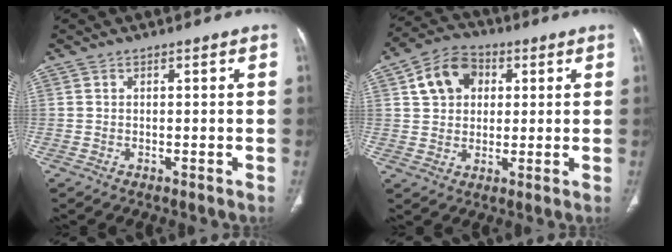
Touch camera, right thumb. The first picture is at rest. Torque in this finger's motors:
{"motor_torque": [-0.45, 0.52, 0.52, 0.22, 0.02]}